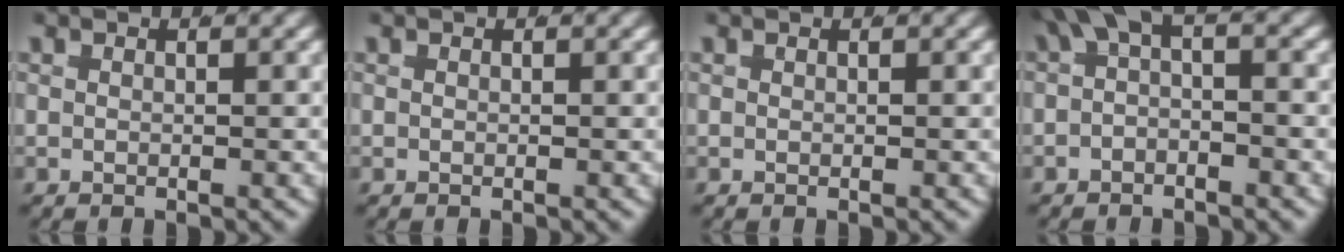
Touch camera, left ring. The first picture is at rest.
{"total": 0.0}
{"total": 0.0}
{"total": 2.8, "force": [0.3, 1.4, 2.4], "torque": [-0.043, -0.004, 0.000]}